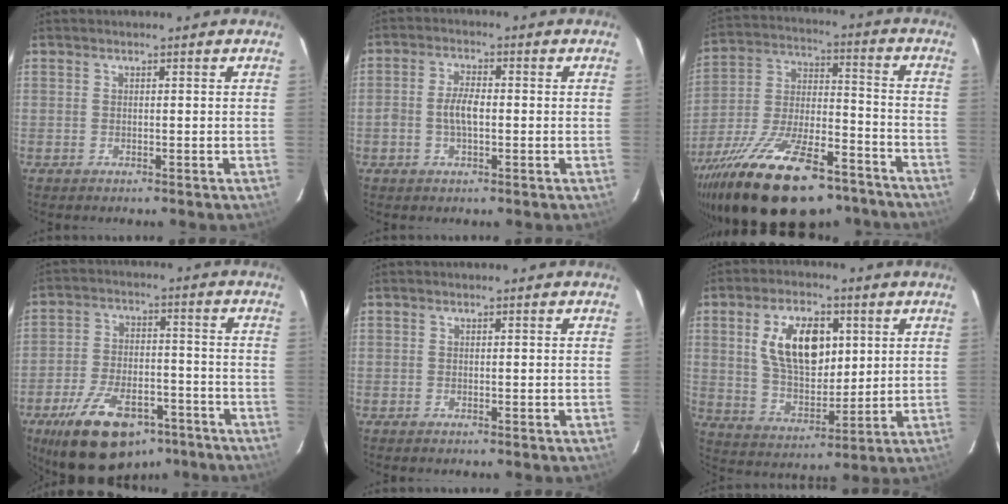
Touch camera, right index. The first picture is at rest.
{"total": 4.5, "force": [-0.7, 2.1, 3.9], "torque": [-0.080, 0.007, -0.012]}
{"total": 28.9, "force": [-20.1, 11.4, 17.4], "torque": [-0.328, -0.020, -0.308]}
{"total": 18.6, "force": [-11.9, 9.1, 11.0], "torque": [-0.214, -0.007, -0.182]}
{"total": 0.0}
{"total": 13.8, "force": [4.2, 7.7, 10.7], "torque": [-0.190, 0.014, 0.084]}